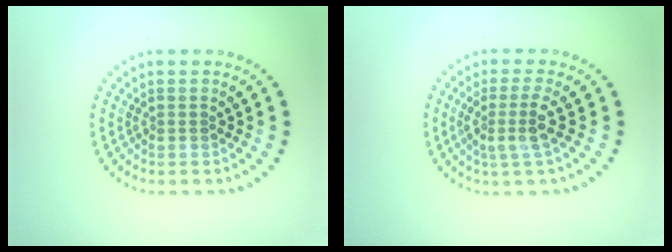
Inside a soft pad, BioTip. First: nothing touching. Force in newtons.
{"total": 2.6, "press": 1.9, "slide": 1.7}